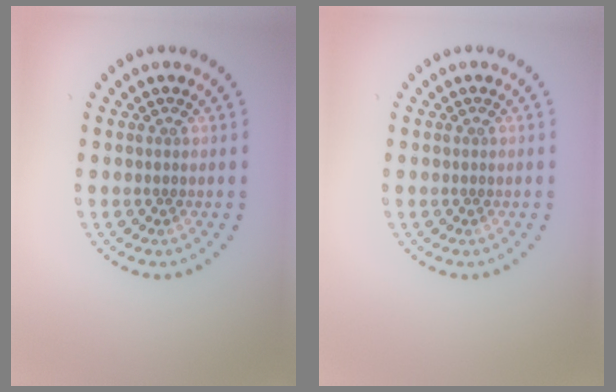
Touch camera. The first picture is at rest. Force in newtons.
{"total": 0.0}